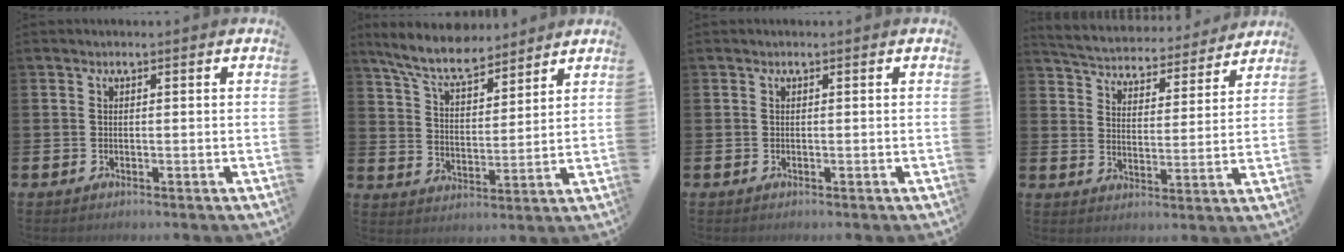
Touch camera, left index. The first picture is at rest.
{"total": 8.2, "force": [7.3, 2.0, 3.1], "torque": [-0.093, -0.027, 0.133]}
{"total": 0.0}
{"total": 5.1, "force": [4.9, 1.1, 0.3], "torque": [-0.031, -0.046, 0.082]}